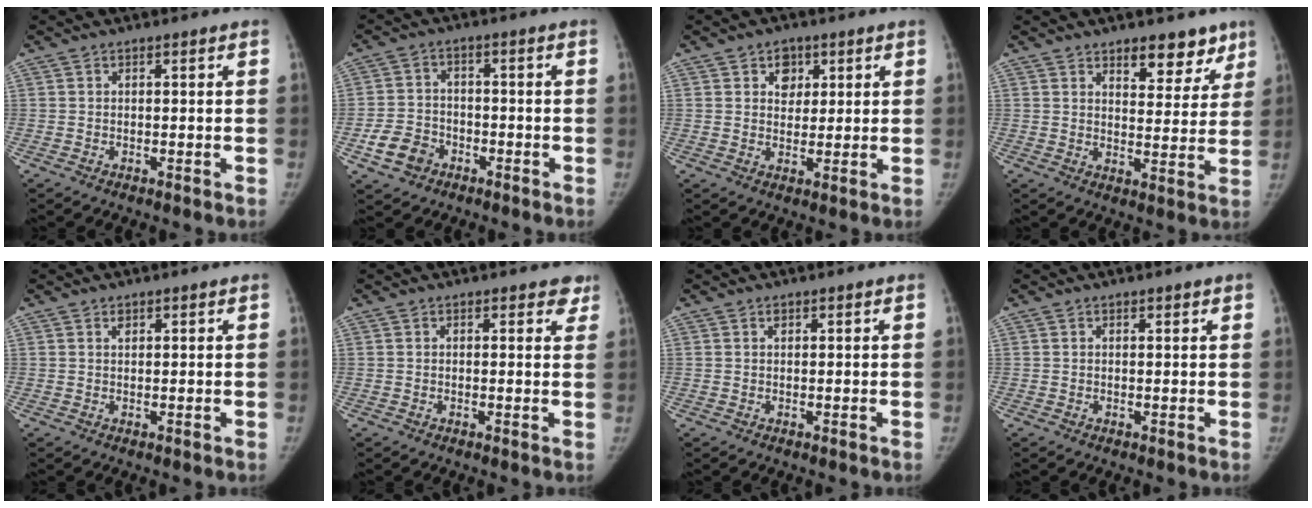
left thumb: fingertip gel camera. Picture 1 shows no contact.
{"total": 6.8, "force": [-3.4, 5.2, 2.7], "torque": [-0.039, 0.022, -0.058]}
{"total": 4.6, "force": [2.0, 3.6, 2.0], "torque": [-0.001, -0.008, 0.029]}
{"total": 8.7, "force": [6.0, 4.4, 4.5], "torque": [-0.016, -0.036, 0.084]}
{"total": 0.8, "force": [0.5, 0.5, 0.4], "torque": [-0.001, -0.004, 0.008]}
{"total": 3.0, "force": [2.3, 1.6, 0.8], "torque": [0.026, -0.010, 0.013]}
{"total": 0.6, "force": [0.4, 0.4, 0.3], "torque": [-0.001, -0.001, 0.004]}
{"total": 1.0, "force": [0.7, 0.3, 0.6], "torque": [-0.005, -0.003, 0.010]}